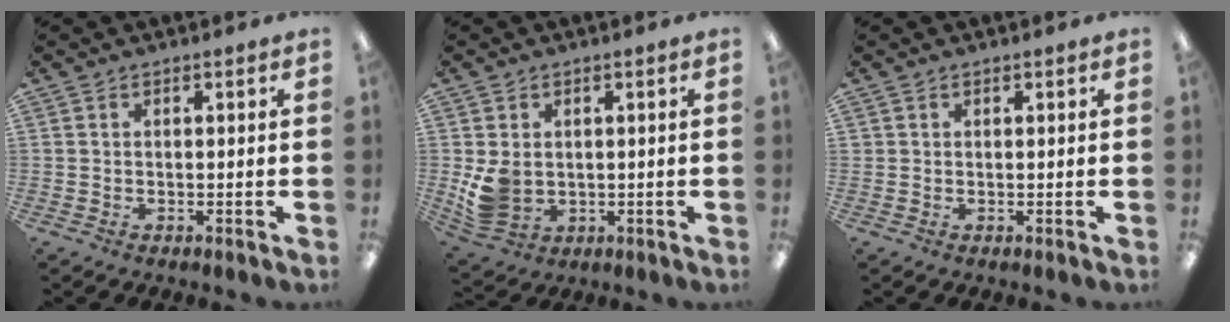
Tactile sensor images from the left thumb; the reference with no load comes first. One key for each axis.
{"total": 6.3, "fx": 0.9, "fy": 5.1, "fz": 3.6, "tx": -0.079, "ty": 0.000, "tz": 0.020}
{"total": 0.6, "fx": 0.3, "fy": 0.4, "fz": 0.0, "tx": 0.000, "ty": 0.002, "tz": 0.006}